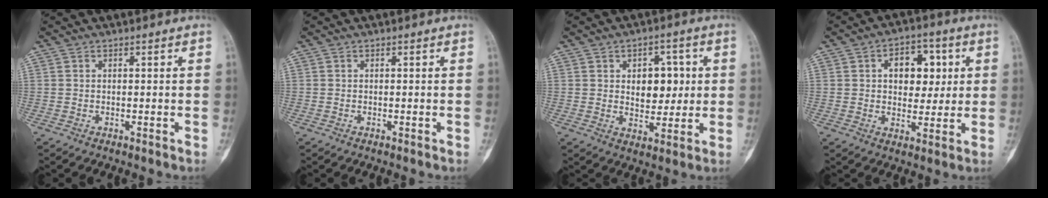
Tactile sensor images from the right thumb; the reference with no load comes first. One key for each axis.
{"total": 0.0}
{"total": 8.6, "fx": 1.6, "fy": 5.7, "fz": 6.3, "tx": -0.043, "ty": -0.006, "tz": 0.027}
{"total": 10.1, "fx": 2.5, "fy": 6.8, "fz": 7.2, "tx": -0.053, "ty": 0.001, "tz": 0.035}